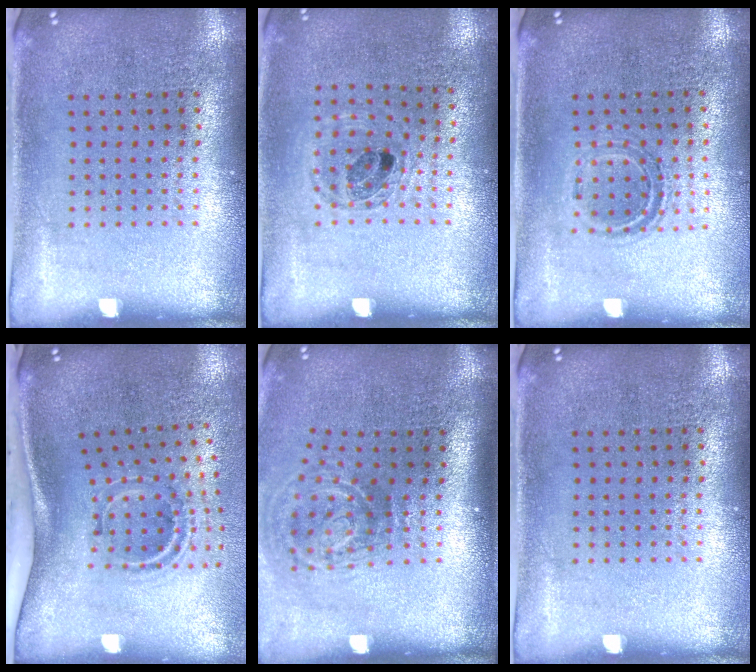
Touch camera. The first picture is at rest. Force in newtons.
{"total": 0.9, "press": 0.9, "slide": 0.0}
{"total": 1.1, "press": 1.0, "slide": 0.5}
{"total": 2.2, "press": 1.2, "slide": 1.8}
{"total": 2.0, "press": 1.2, "slide": 1.6}
{"total": 0.0}